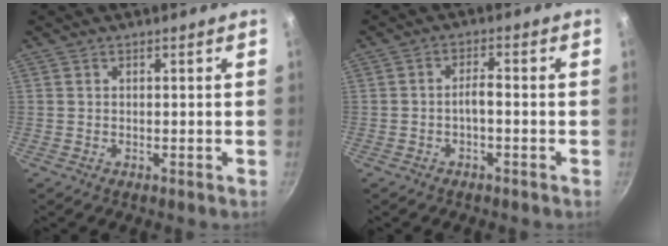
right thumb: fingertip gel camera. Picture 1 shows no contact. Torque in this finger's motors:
{"motor_torque": [0.04, 0.21, 0.52, -0.36, 0.00]}